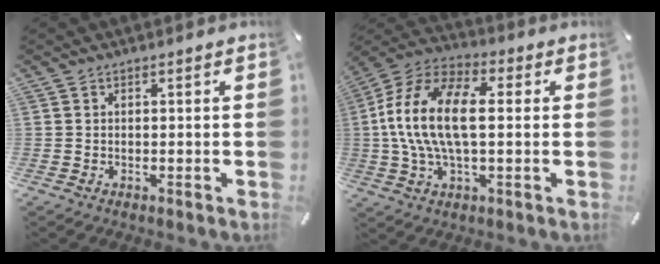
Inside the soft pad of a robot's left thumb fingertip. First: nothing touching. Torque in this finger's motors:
{"motor_torque": [0.42, 2.05, 1.63, -1.13, 0.82]}